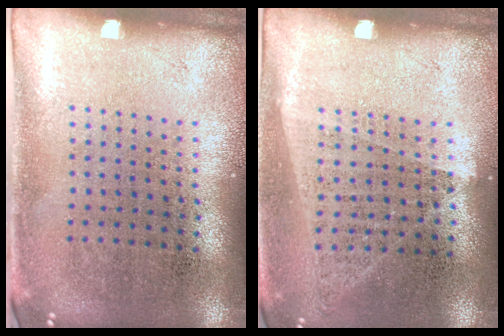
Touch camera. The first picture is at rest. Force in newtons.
{"total": 1.0, "press": 0.9, "slide": 0.5}